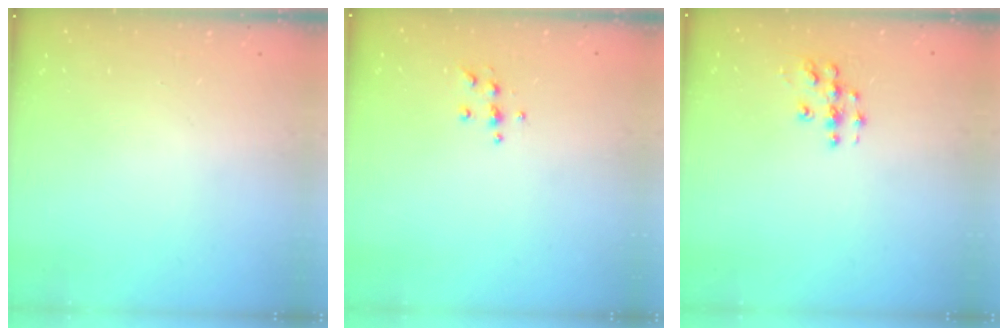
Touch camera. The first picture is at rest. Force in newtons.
{"total": 4.3, "press": 4.3, "slide": 0.6}
{"total": 6.6, "press": 6.6, "slide": 0.3}